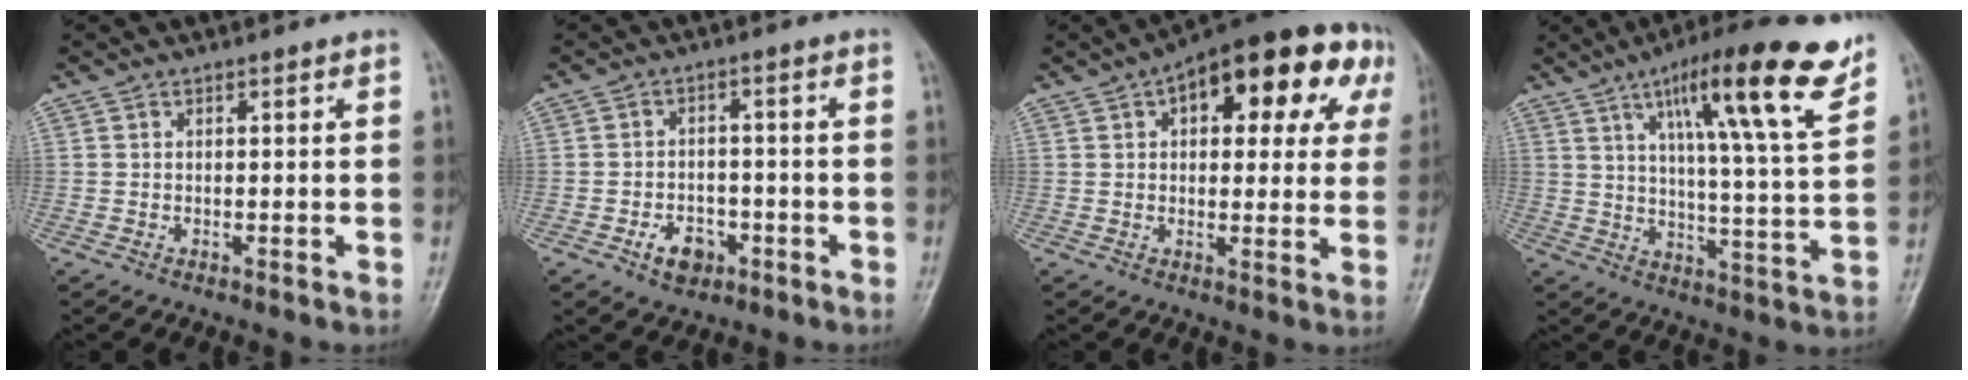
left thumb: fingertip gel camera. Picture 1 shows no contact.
{"total": 5.3, "force": [-2.7, 3.8, 2.6], "torque": [-0.025, 0.020, -0.040]}
{"total": 20.0, "force": [7.5, 9.8, 15.6], "torque": [-0.166, 0.027, 0.093]}
{"total": 18.9, "force": [10.9, 2.9, 15.2], "torque": [-0.213, -0.044, 0.166]}